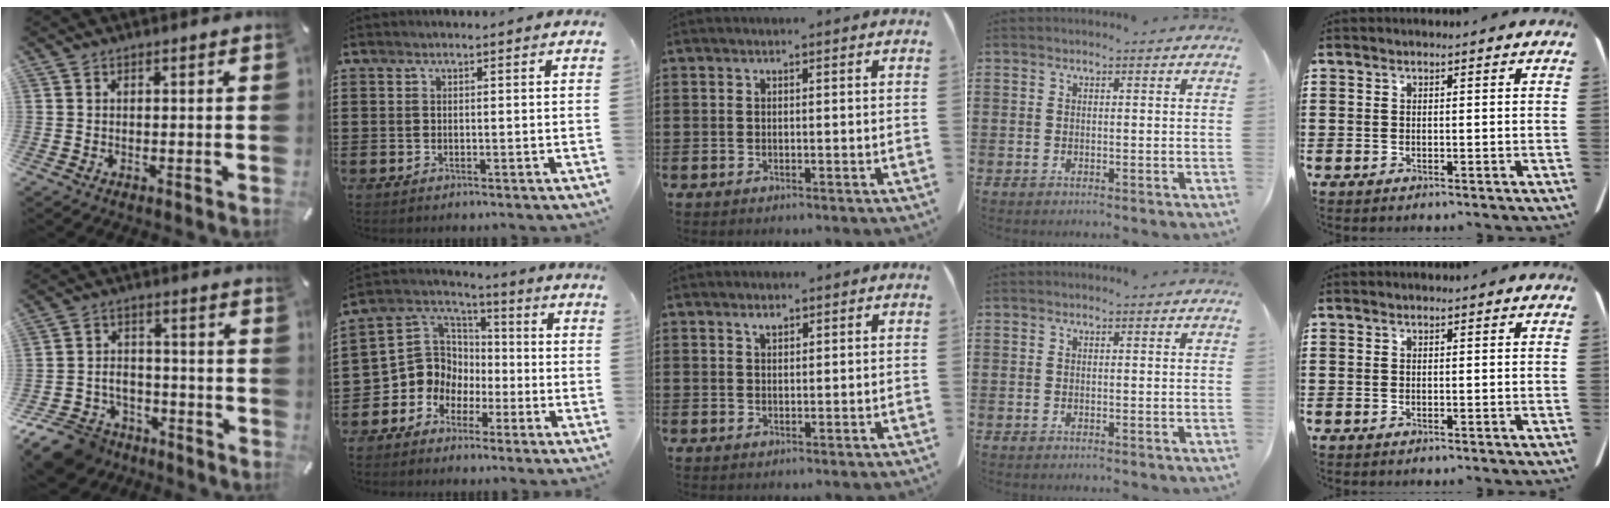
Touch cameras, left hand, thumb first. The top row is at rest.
{"thumb": {"total": 10.6, "force": [-8.3, 5.9, 3.0], "torque": [-0.054, 0.052, -0.154]}, "index": {"total": 8.4, "force": [-2.6, 7.8, 1.8], "torque": [-0.087, -0.002, -0.054]}, "middle": {"total": 1.3, "force": [1.0, 0.4, 0.7], "torque": [-0.009, -0.004, 0.017]}}